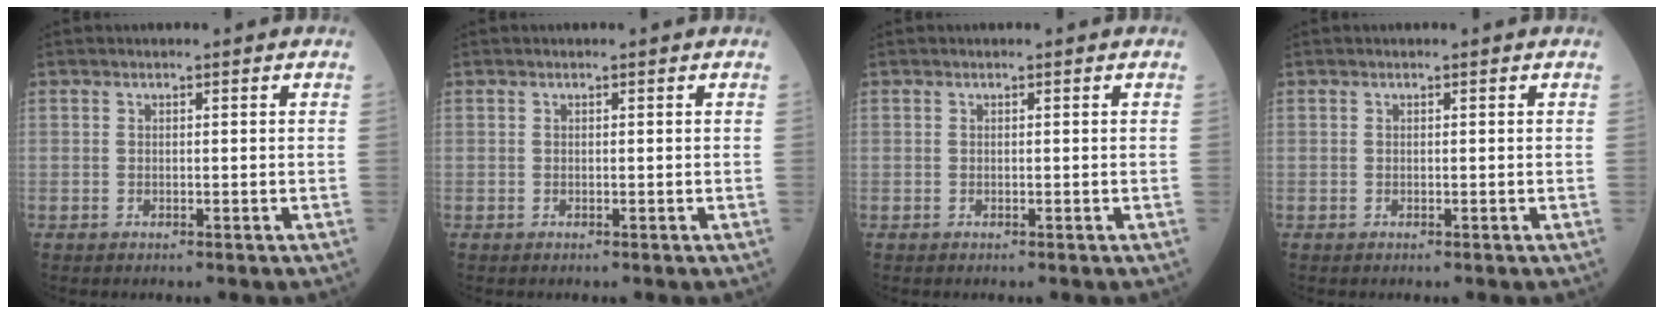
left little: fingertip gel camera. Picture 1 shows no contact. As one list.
[{"total": 0.0}, {"total": 0.0}, {"total": 0.0}]